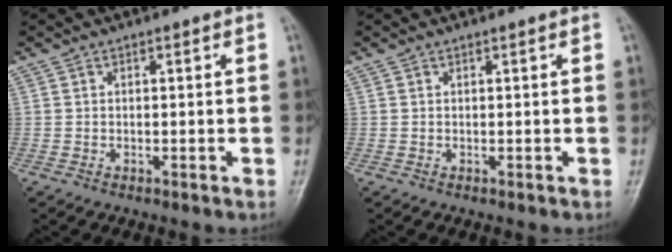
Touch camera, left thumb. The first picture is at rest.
{"total": 0.0}